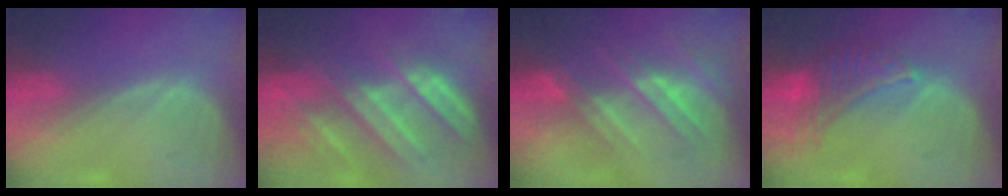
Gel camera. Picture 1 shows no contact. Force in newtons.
{"total": 9.4, "press": 8.3, "slide": 4.4}
{"total": 7.9, "press": 7.5, "slide": 2.2}
{"total": 8.1, "press": 7.0, "slide": 4.0}